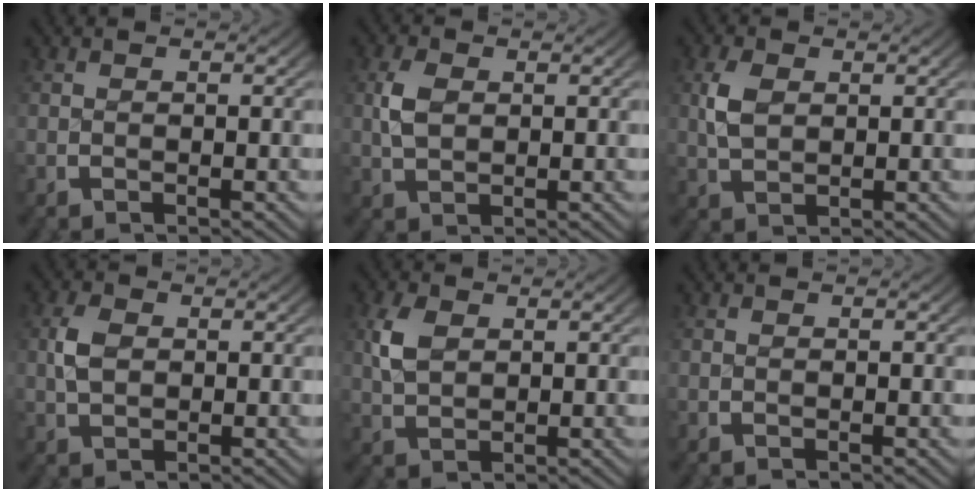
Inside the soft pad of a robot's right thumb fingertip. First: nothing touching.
{"total": 2.7, "force": [0.6, 1.9, 1.8], "torque": [-0.043, -0.005, 0.018]}
{"total": 2.9, "force": [0.8, 1.9, 1.9], "torque": [-0.045, -0.005, 0.023]}
{"total": 2.6, "force": [0.4, 1.9, 1.7], "torque": [-0.041, -0.004, 0.012]}
{"total": 3.1, "force": [1.2, 2.0, 2.0], "torque": [-0.046, -0.003, 0.030]}
{"total": 0.0}